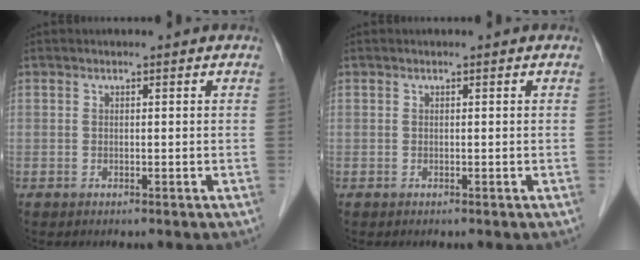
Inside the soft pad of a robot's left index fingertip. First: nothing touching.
{"total": 0.0}